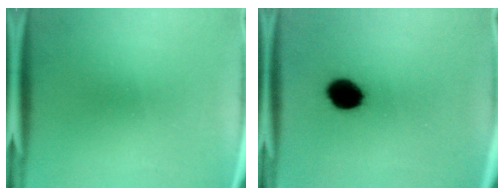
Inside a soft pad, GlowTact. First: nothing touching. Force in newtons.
{"total": 8.8}